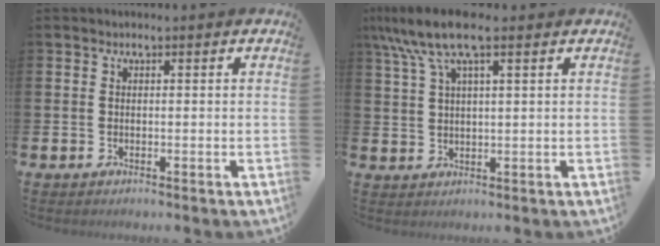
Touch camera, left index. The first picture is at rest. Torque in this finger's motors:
{"motor_torque": [1.11, -0.90, 1.05, 0.21]}